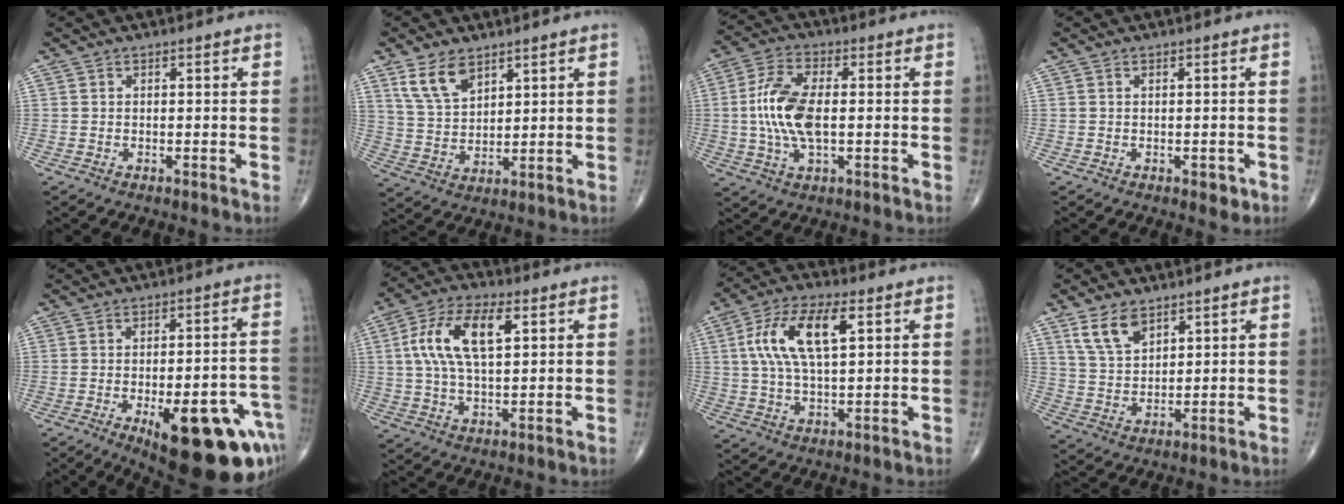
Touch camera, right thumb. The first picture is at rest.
{"total": 8.1, "force": [5.0, 4.4, 4.6], "torque": [-0.075, -0.023, 0.108]}
{"total": 11.6, "force": [-0.2, 5.4, 10.2], "torque": [-0.217, 0.010, -0.004]}
{"total": 1.9, "force": [-0.6, 1.1, 1.4], "torque": [-0.011, -0.001, -0.004]}
{"total": 23.2, "force": [-10.3, 8.6, 18.9], "torque": [-0.170, 0.038, -0.123]}
{"total": 12.9, "force": [3.3, 5.9, 10.9], "torque": [-0.215, 0.011, 0.060]}
{"total": 13.0, "force": [3.6, 5.4, 11.3], "torque": [-0.225, 0.011, 0.066]}
{"total": 7.5, "force": [4.6, 4.1, 4.2], "torque": [-0.066, -0.023, 0.098]}